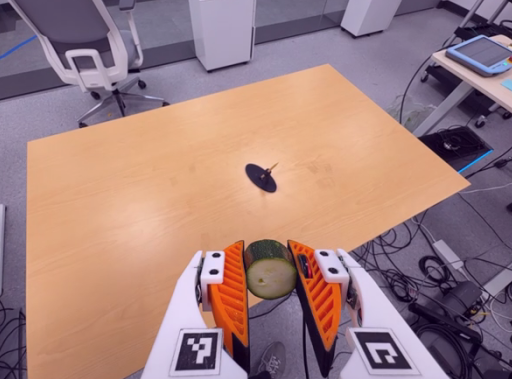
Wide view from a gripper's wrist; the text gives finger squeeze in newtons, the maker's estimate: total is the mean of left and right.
{"total": 11.0, "left": 10.2, "right": 11.8}